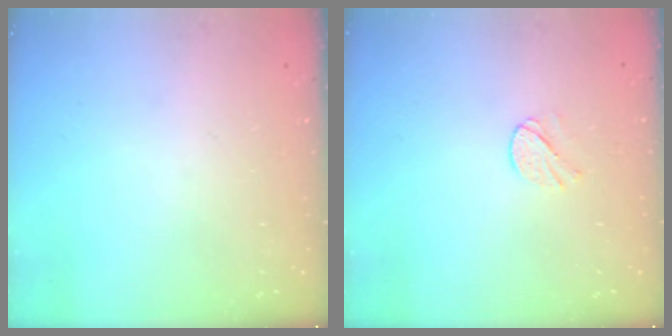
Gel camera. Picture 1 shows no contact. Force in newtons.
{"total": 3.9, "press": 3.9, "slide": 0.4}